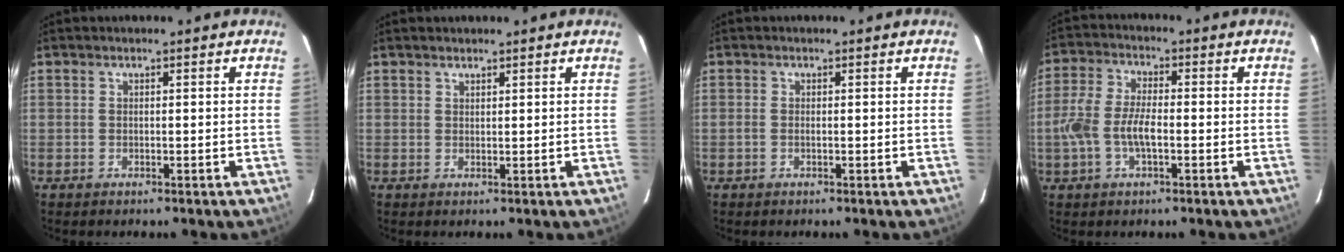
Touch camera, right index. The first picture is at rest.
{"total": 1.0, "force": [0.9, 0.5, 0.1], "torque": [-0.003, 0.002, 0.016]}
{"total": 0.8, "force": [-0.1, 0.3, 0.7], "torque": [-0.016, -0.001, -0.005]}
{"total": 7.9, "force": [-1.9, 3.3, 6.9], "torque": [-0.147, 0.003, -0.037]}